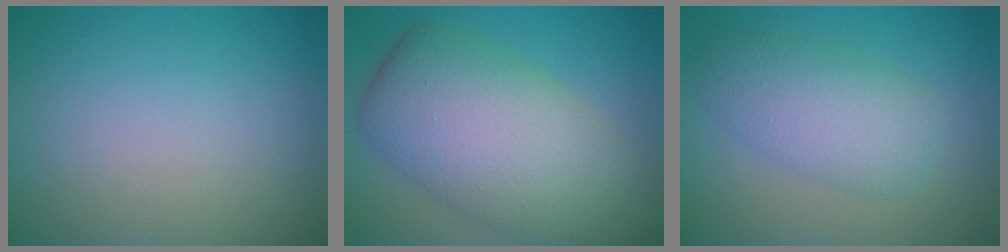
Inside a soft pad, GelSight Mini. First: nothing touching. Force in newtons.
{"total": 11.1, "press": 11.1, "slide": 0.5}
{"total": 4.8, "press": 4.8, "slide": 0.1}